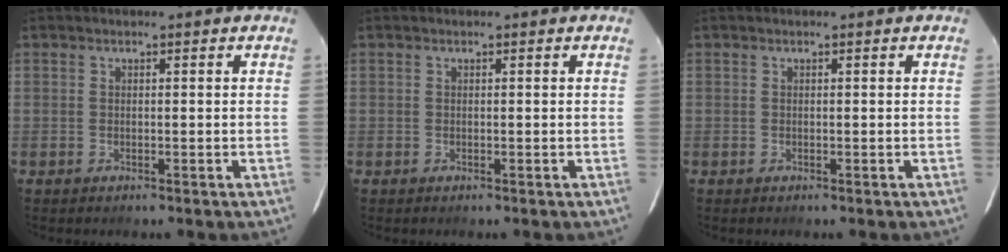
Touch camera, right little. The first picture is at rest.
{"total": 0.0}
{"total": 0.0}